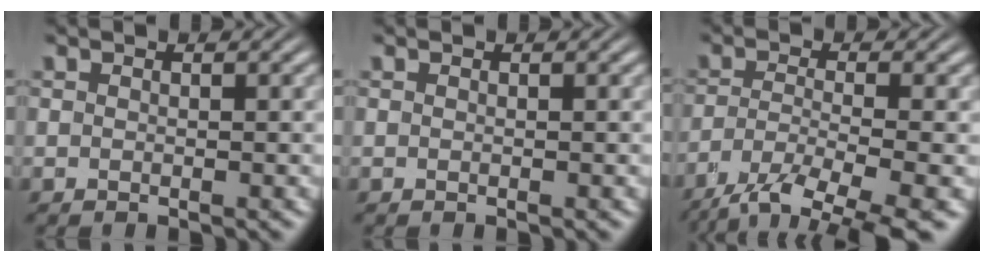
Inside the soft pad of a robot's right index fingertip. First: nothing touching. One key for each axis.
{"total": 0.0}
{"total": 7.5, "fx": -3.9, "fy": 3.4, "fz": 5.4, "tx": -0.103, "ty": -0.035, "tz": -0.046}